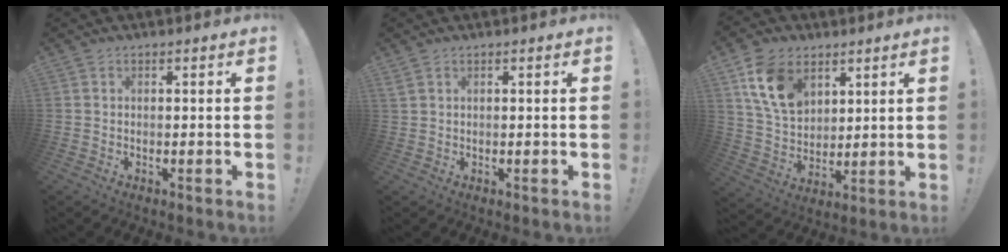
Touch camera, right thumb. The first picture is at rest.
{"total": 1.1, "force": [0.7, 0.6, 0.6], "torque": [-0.017, 0.005, 0.014]}
{"total": 14.6, "force": [7.2, 9.8, 8.1], "torque": [-0.151, -0.020, 0.144]}